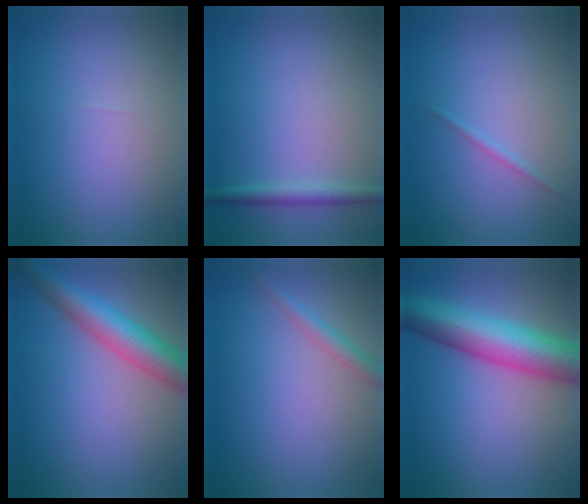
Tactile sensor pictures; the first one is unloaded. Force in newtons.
{"total": 1.7, "press": 1.7, "slide": 0.0}
{"total": 0.6, "press": 0.6, "slide": 0.0}
{"total": 6.0, "press": 6.0, "slide": 0.2}
{"total": 1.5, "press": 1.5, "slide": 0.1}
{"total": 9.1, "press": 9.1, "slide": 0.3}